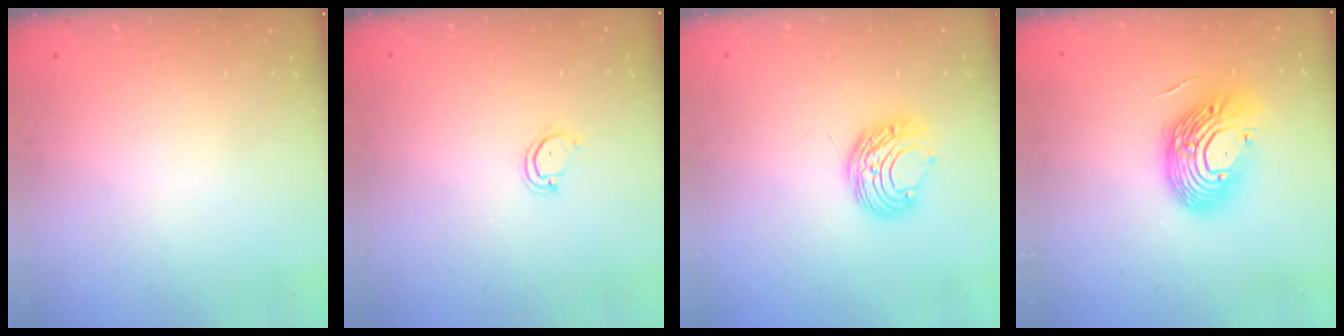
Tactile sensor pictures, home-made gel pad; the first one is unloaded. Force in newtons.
{"total": 2.5, "press": 2.5, "slide": 0.1}
{"total": 9.5, "press": 9.4, "slide": 0.9}
{"total": 16.3, "press": 16.2, "slide": 2.1}